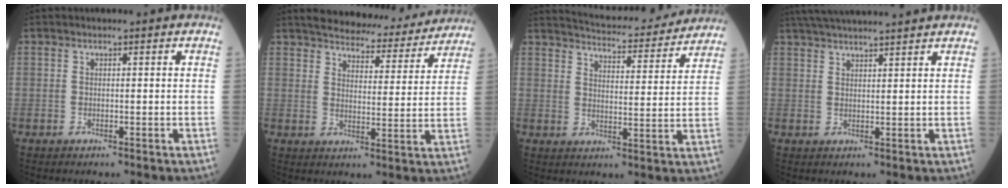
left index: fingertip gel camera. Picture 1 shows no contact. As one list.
[{"total": 16.9, "force": [15.8, 3.8, 4.7], "torque": [-0.044, -0.006, 0.192]}, {"total": 18.4, "force": [17.3, 2.5, 5.6], "torque": [-0.081, -0.009, 0.224]}, {"total": 11.7, "force": [10.7, 0.0, 4.8], "torque": [-0.087, 0.031, 0.160]}]